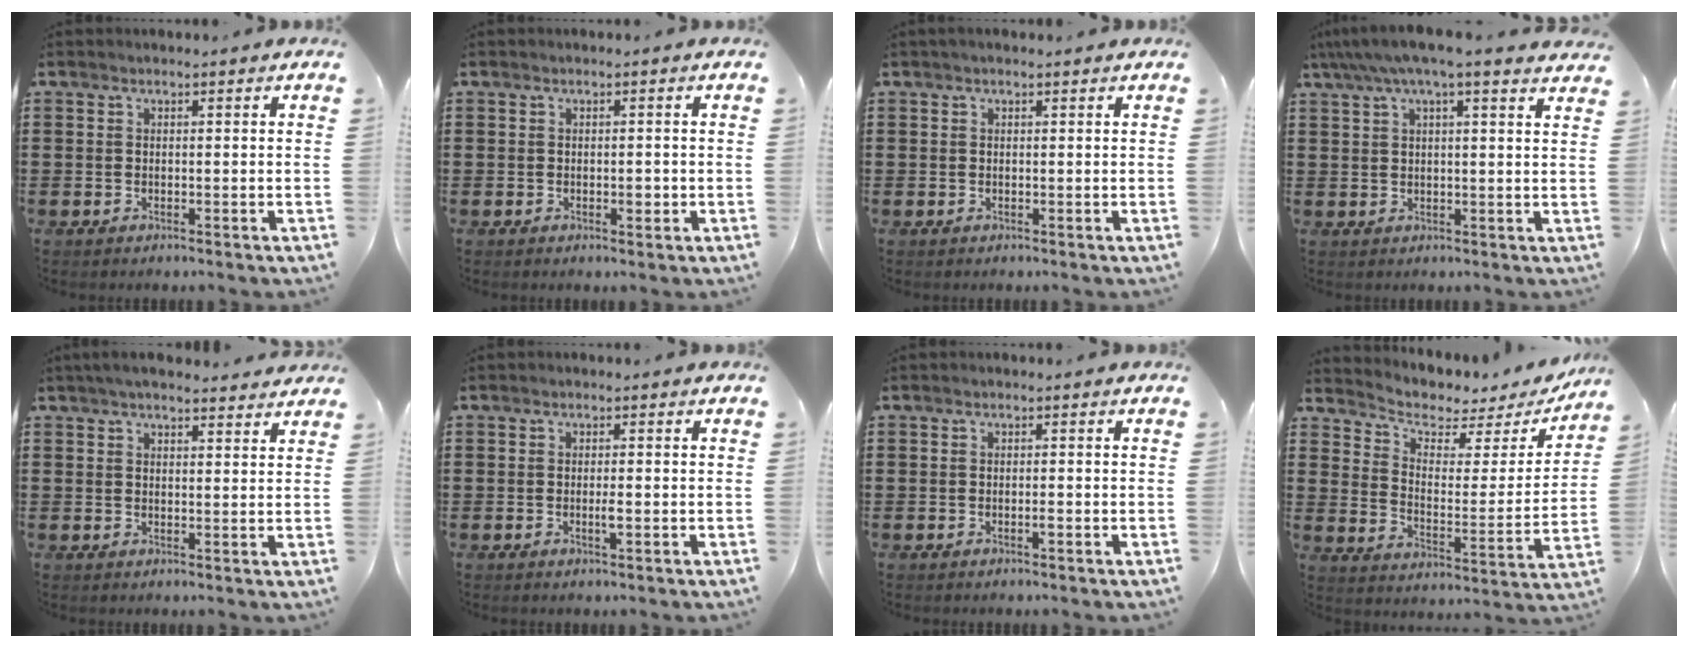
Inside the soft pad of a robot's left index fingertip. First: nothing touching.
{"total": 1.6, "force": [-0.2, 0.7, 1.4], "torque": [-0.016, -0.002, -0.005]}
{"total": 0.5, "force": [0.3, 0.1, 0.4], "torque": [-0.007, 0.002, 0.006]}
{"total": 5.0, "force": [3.9, 0.4, 3.0], "torque": [-0.073, -0.010, 0.067]}
{"total": 3.4, "force": [3.1, 0.6, 1.1], "torque": [-0.030, -0.002, 0.059]}
{"total": 1.4, "force": [-0.2, 0.2, 1.4], "torque": [-0.026, -0.002, -0.004]}
{"total": 0.7, "force": [-0.2, 0.1, 0.7], "torque": [-0.013, -0.003, -0.002]}
{"total": 4.0, "force": [3.4, 1.7, 1.5], "torque": [-0.051, -0.025, 0.052]}